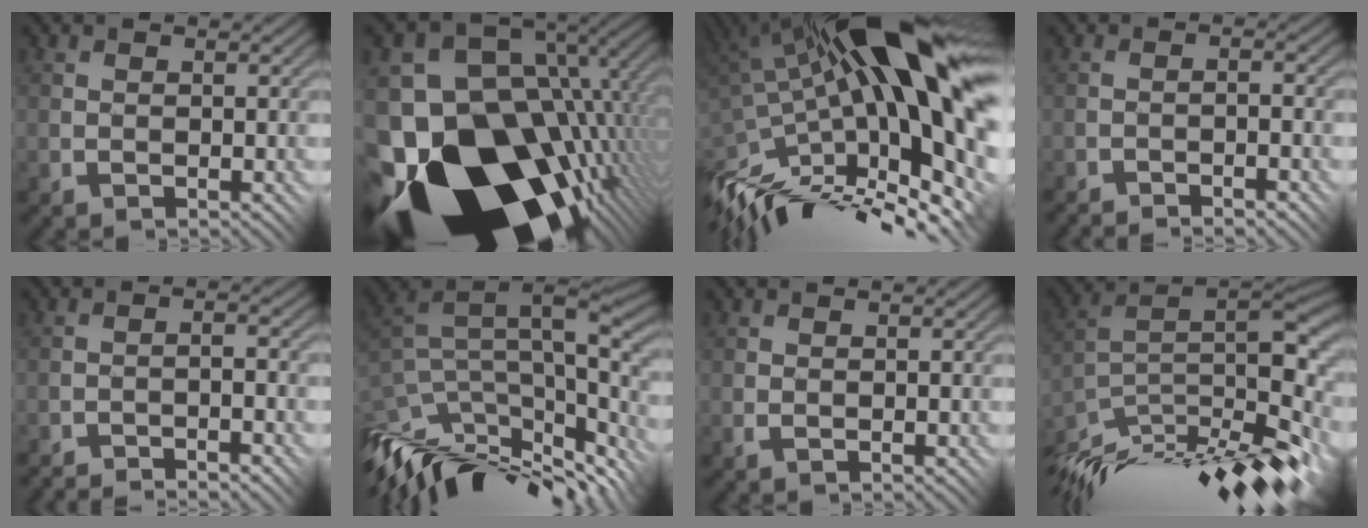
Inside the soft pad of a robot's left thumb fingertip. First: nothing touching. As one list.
[{"total": 20.7, "force": [-7.5, 14.1, 13.3], "torque": [-0.270, -0.038, -0.096]}, {"total": 17.9, "force": [-0.4, 5.0, 17.2], "torque": [-0.285, -0.011, -0.023]}, {"total": 3.2, "force": [-3.1, 0.2, 0.9], "torque": [-0.013, 0.011, -0.054]}, {"total": 4.2, "force": [-4.0, 0.1, 1.3], "torque": [-0.019, 0.009, -0.072]}, {"total": 13.5, "force": [-6.7, 5.2, 10.5], "torque": [-0.224, -0.003, -0.107]}, {"total": 0.0}, {"total": 14.9, "force": [-7.8, 4.6, 11.8], "torque": [-0.230, -0.003, -0.140]}]